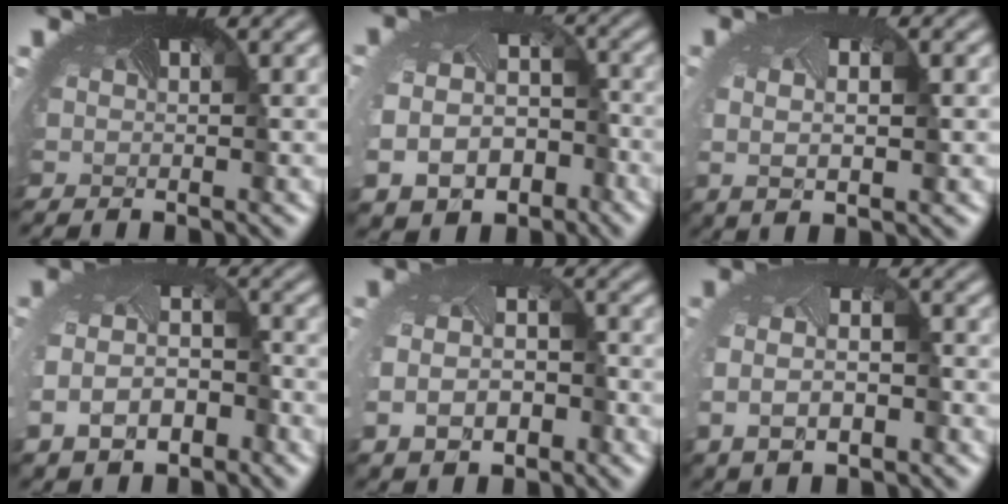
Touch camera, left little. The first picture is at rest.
{"total": 9.0, "force": [-4.1, 6.4, 4.8], "torque": [-0.092, -0.046, -0.042]}
{"total": 2.9, "force": [-0.1, 1.1, 2.7], "torque": [-0.061, -0.004, 0.003]}
{"total": 5.9, "force": [-3.0, 3.6, 3.6], "torque": [-0.086, -0.024, -0.046]}
{"total": 5.5, "force": [-2.2, 3.6, 3.6], "torque": [-0.084, -0.028, -0.027]}
{"total": 5.2, "force": [-1.1, 3.0, 4.2], "torque": [-0.092, -0.015, -0.008]}